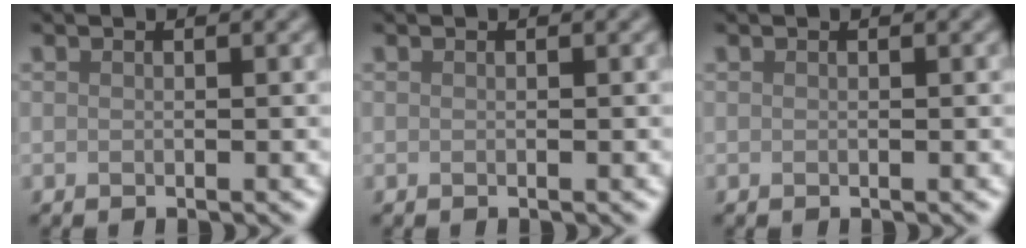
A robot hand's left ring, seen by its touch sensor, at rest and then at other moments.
{"total": 0.0}
{"total": 0.0}